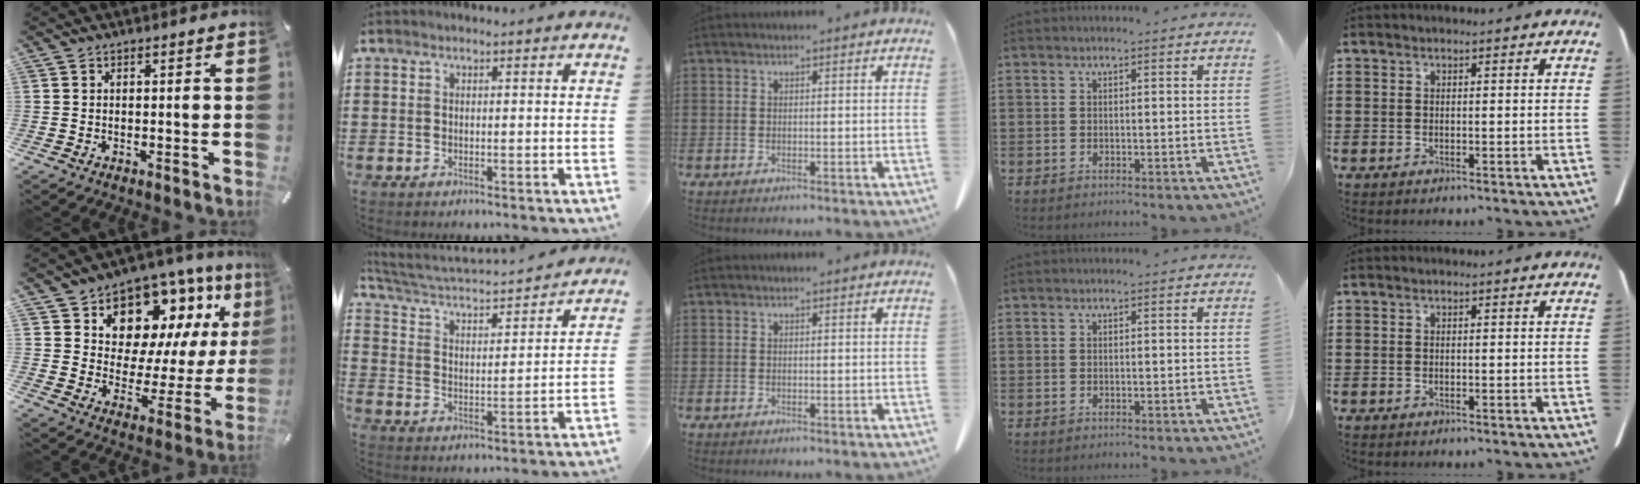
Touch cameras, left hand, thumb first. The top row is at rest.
{"thumb": {"total": 12.4, "force": [8.8, 8.0, 3.8], "torque": [-0.060, -0.092, 0.158]}, "index": {"total": 3.1, "force": [2.8, 0.5, 1.3], "torque": [-0.045, -0.031, 0.035]}}